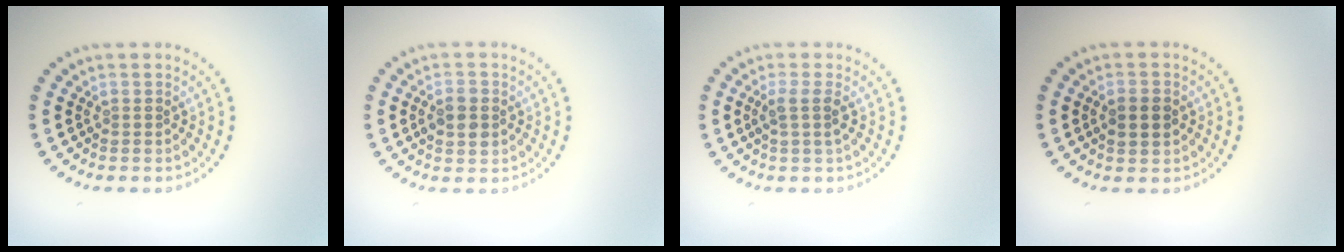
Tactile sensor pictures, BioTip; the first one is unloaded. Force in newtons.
{"total": 2.8, "press": 2.8, "slide": 0.1}
{"total": 1.9, "press": 1.5, "slide": 1.2}
{"total": 2.2, "press": 2.2, "slide": 0.1}